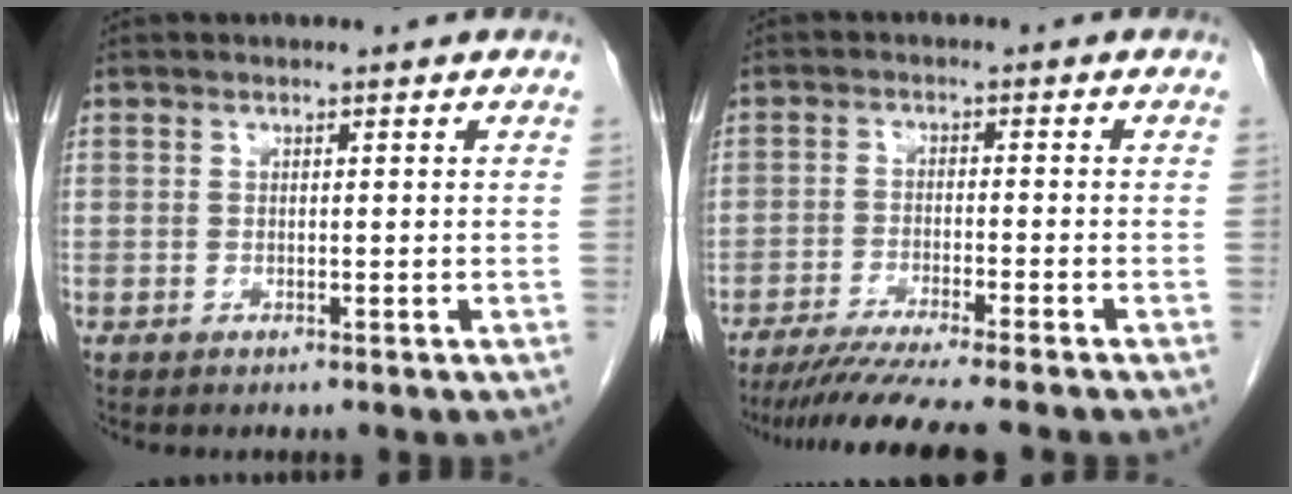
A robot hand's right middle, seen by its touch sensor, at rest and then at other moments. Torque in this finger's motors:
{"motor_torque": [0.80, -0.76, 0.14, 0.05]}